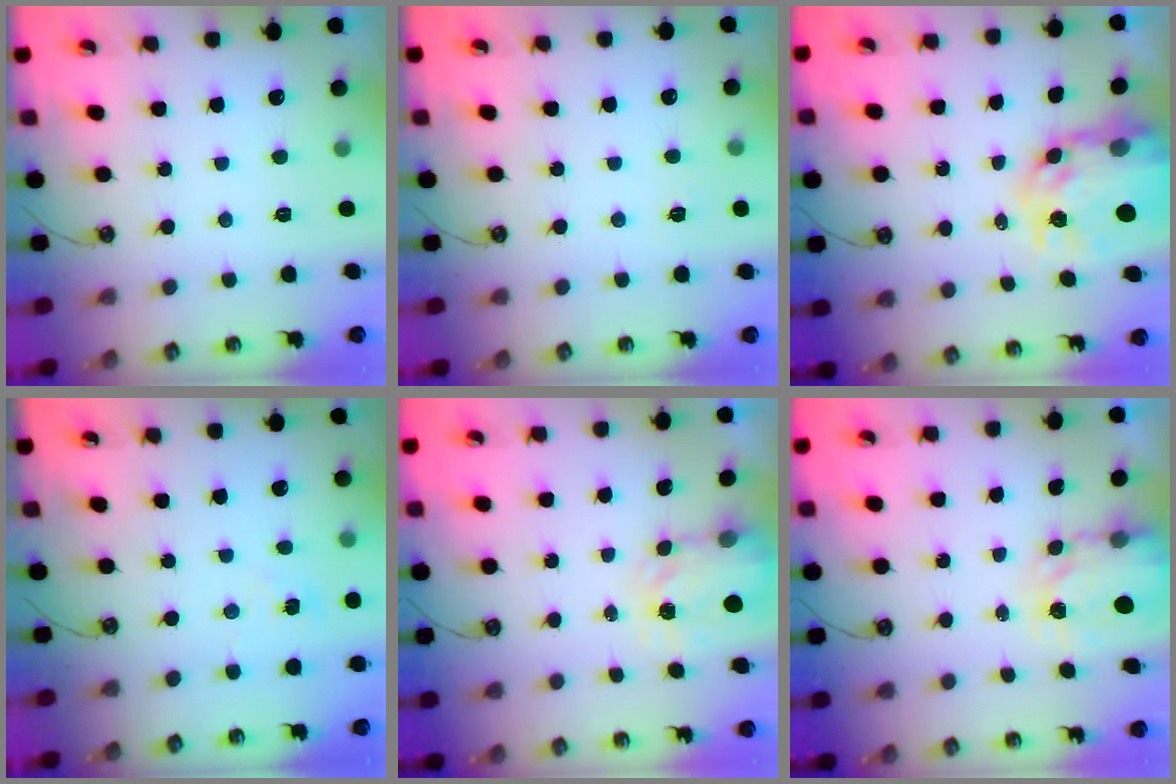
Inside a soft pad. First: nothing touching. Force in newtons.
{"total": 2.7, "press": 2.7, "slide": 0.4}
{"total": 11.8, "press": 11.8, "slide": 0.9}
{"total": 3.2, "press": 3.2, "slide": 0.4}
{"total": 3.9, "press": 3.8, "slide": 0.6}
{"total": 3.9, "press": 3.9, "slide": 0.3}